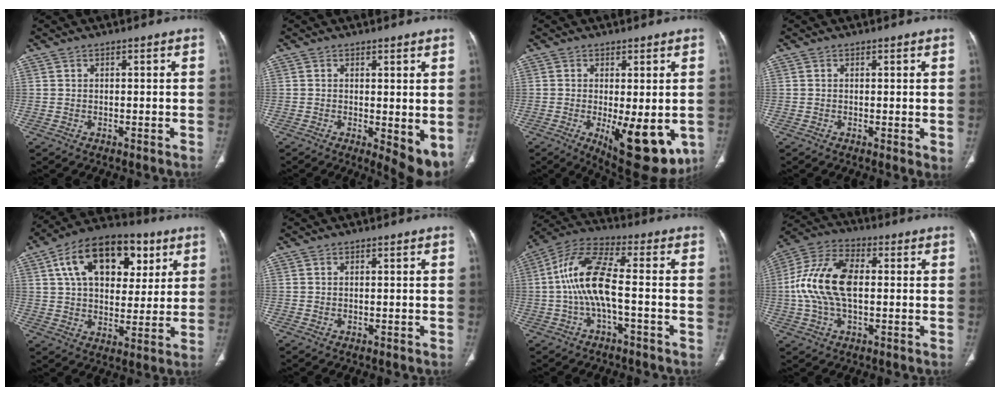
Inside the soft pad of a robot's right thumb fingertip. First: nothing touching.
{"total": 6.7, "force": [-0.5, 2.5, 6.2], "torque": [-0.083, -0.020, -0.003]}
{"total": 14.5, "force": [-3.6, 5.6, 12.8], "torque": [-0.160, -0.025, -0.034]}
{"total": 1.8, "force": [0.1, 0.6, 1.7], "torque": [-0.029, -0.009, 0.000]}
{"total": 19.7, "force": [7.4, 12.2, 13.5], "torque": [-0.184, -0.001, 0.115]}
{"total": 0.0}
{"total": 11.7, "force": [-1.4, 3.7, 11.0], "torque": [-0.241, 0.041, -0.030]}
{"total": 14.0, "force": [0.3, 7.8, 11.6], "torque": [-0.238, 0.027, 0.001]}